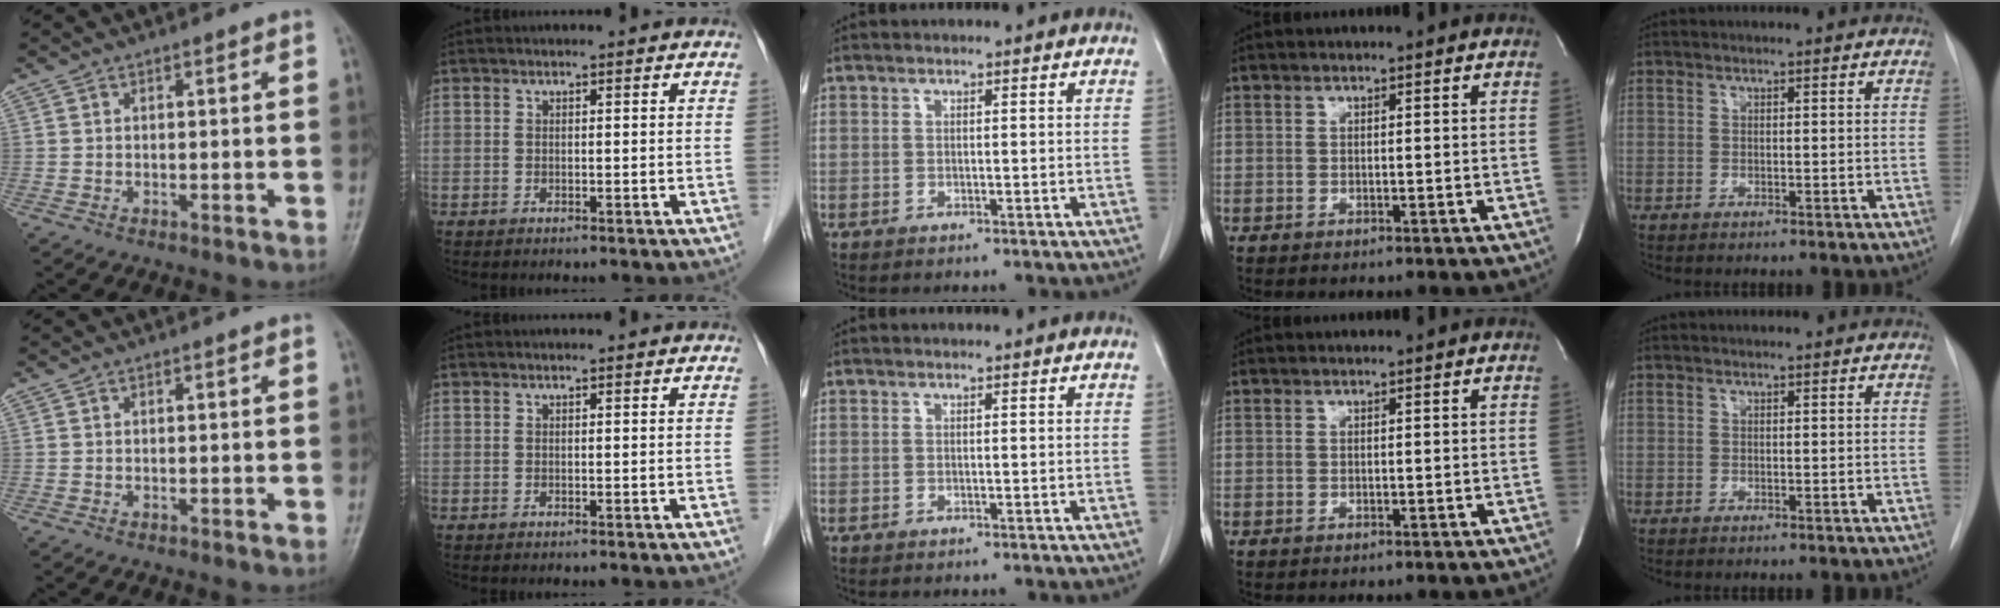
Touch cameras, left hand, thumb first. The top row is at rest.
{}